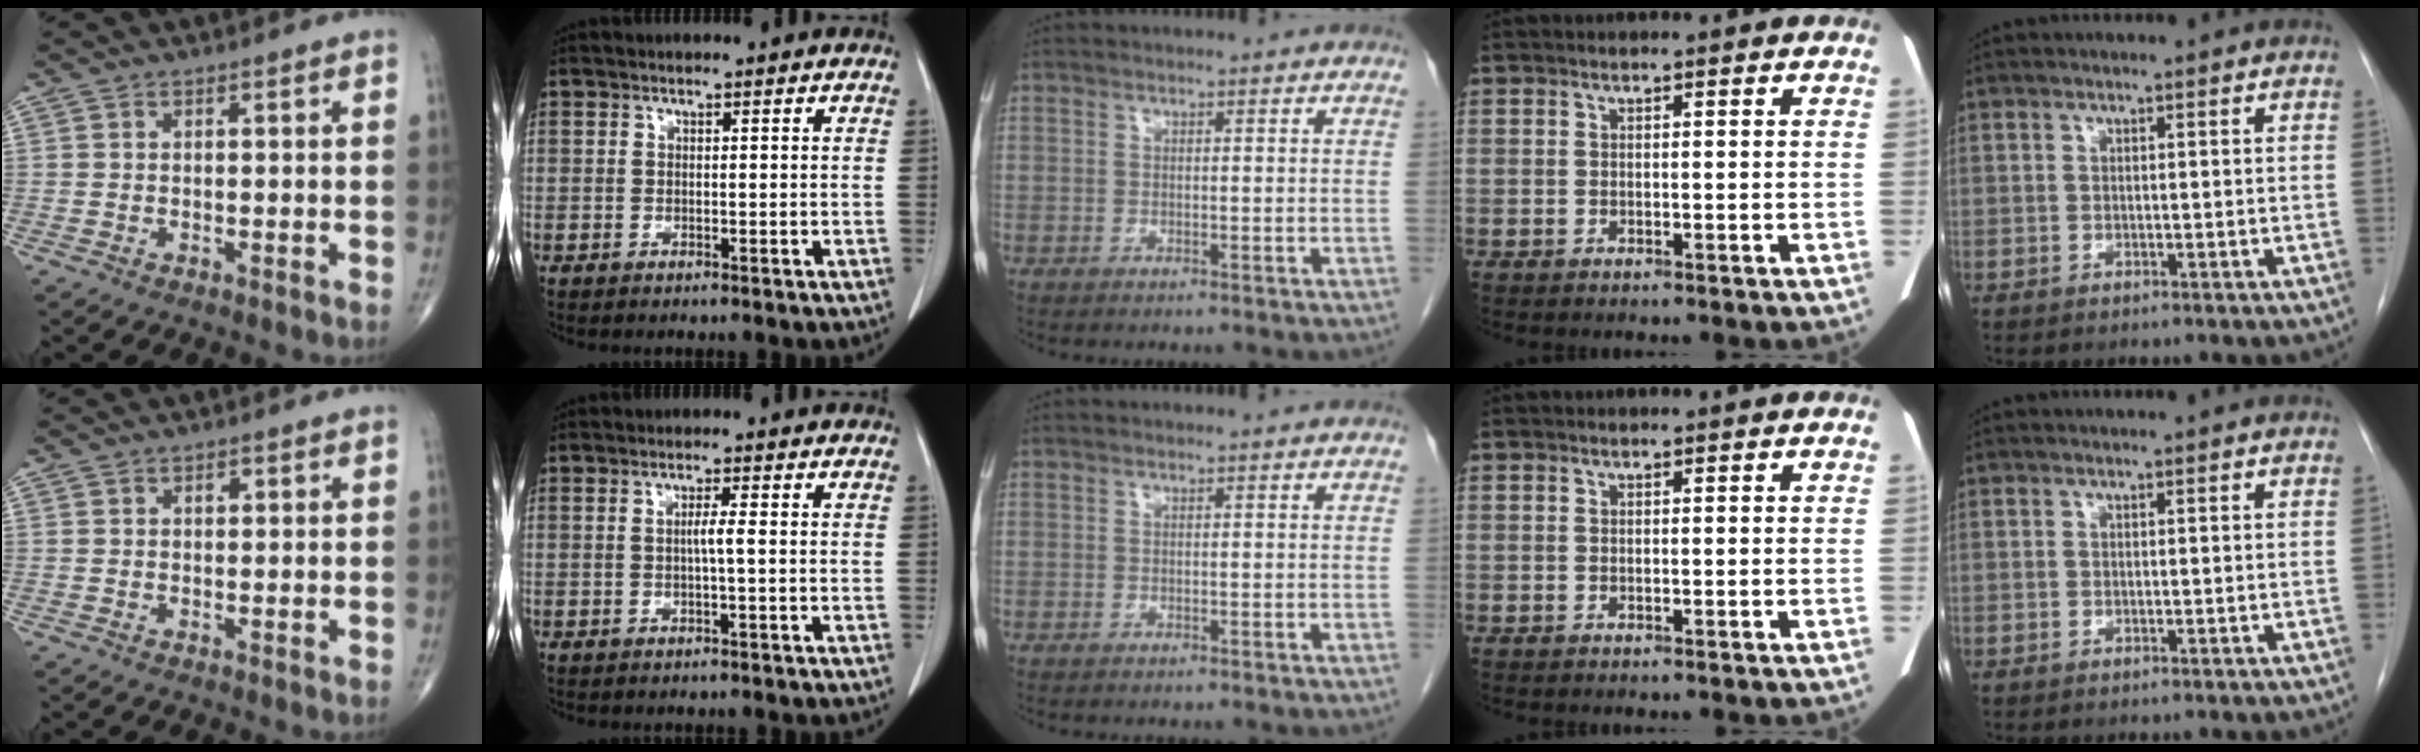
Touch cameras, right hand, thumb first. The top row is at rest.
{"thumb": {"total": 1.2, "force": [0.4, 0.8, 0.8], "torque": [-0.007, 0.000, 0.005]}, "index": {"total": 1.8, "force": [-0.1, -0.3, 1.8], "torque": [-0.034, 0.000, -0.002]}}